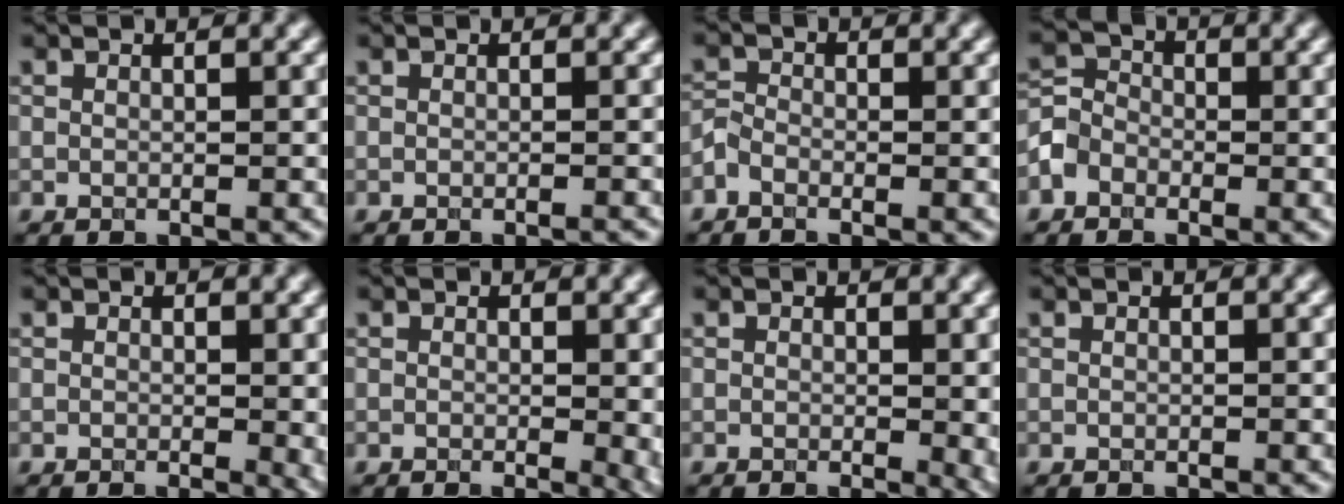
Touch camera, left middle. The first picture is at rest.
{"total": 0.7, "force": [-0.5, 0.1, 0.5], "torque": [-0.001, -0.001, -0.014]}
{"total": 1.4, "force": [-1.0, 0.9, 0.6], "torque": [-0.011, 0.003, -0.030]}
{"total": 2.7, "force": [-1.5, 2.1, 0.8], "torque": [-0.017, 0.007, -0.040]}
{"total": 2.2, "force": [-0.3, 0.7, 2.0], "torque": [-0.022, -0.007, -0.003]}
{"total": 3.2, "force": [-0.4, 1.2, 2.9], "torque": [-0.029, -0.008, -0.003]}
{"total": 2.6, "force": [-0.3, 1.0, 2.4], "torque": [-0.024, -0.006, -0.004]}
{"total": 0.0}